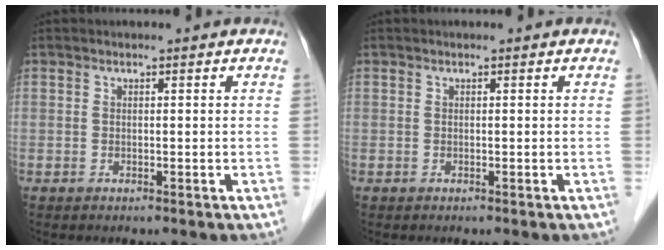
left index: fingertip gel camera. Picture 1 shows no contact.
{"total": 0.0}